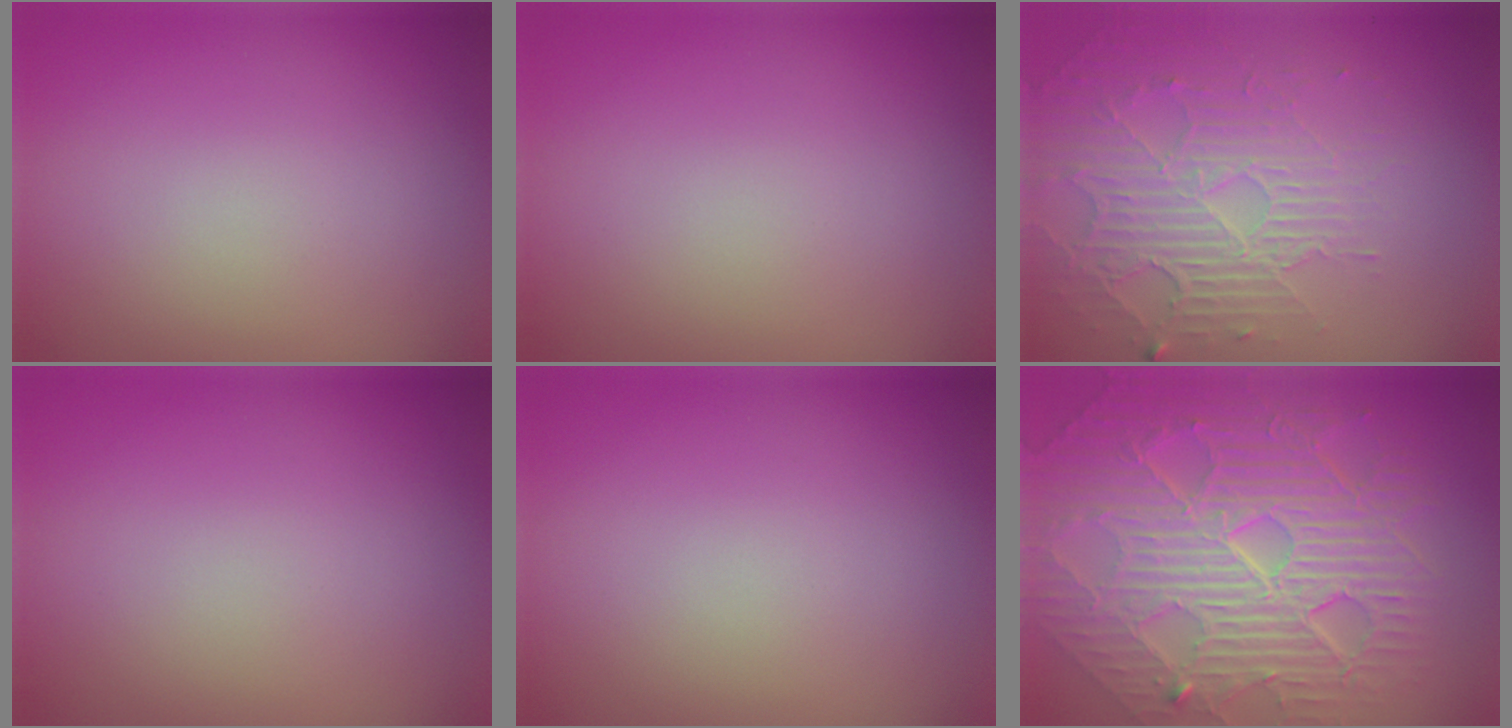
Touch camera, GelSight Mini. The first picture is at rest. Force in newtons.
{"total": 0.0}
{"total": 5.8, "press": 3.4, "slide": 4.7}
{"total": 0.0}
{"total": 0.0}
{"total": 11.3, "press": 7.5, "slide": 8.4}